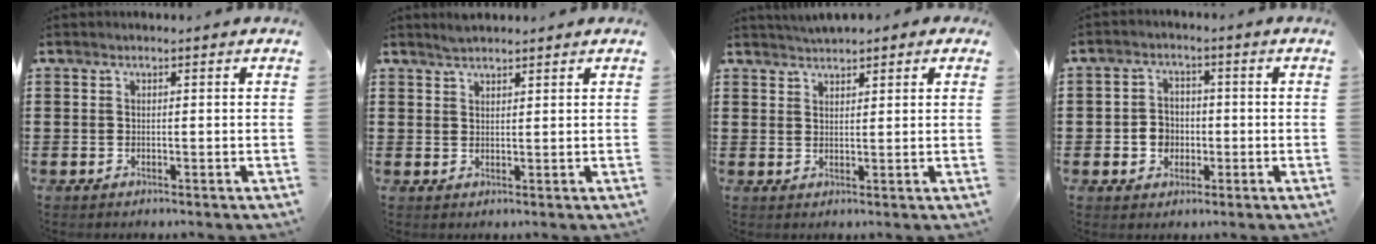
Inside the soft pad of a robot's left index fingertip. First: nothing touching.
{"total": 1.8, "force": [1.8, 0.3, 0.3], "torque": [-0.010, 0.001, 0.035]}
{"total": 2.5, "force": [2.4, 0.5, 0.4], "torque": [-0.015, -0.001, 0.045]}
{"total": 3.8, "force": [-0.9, 3.3, 1.7], "torque": [-0.033, 0.003, -0.021]}